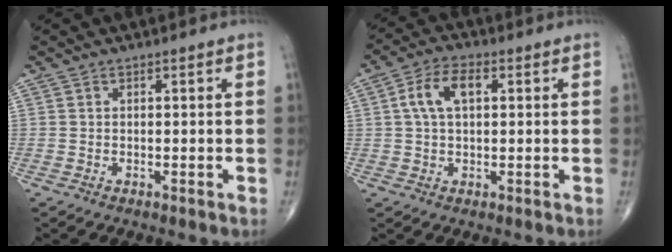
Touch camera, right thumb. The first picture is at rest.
{"total": 7.0, "force": [1.6, 3.7, 5.7], "torque": [-0.115, 0.015, 0.027]}